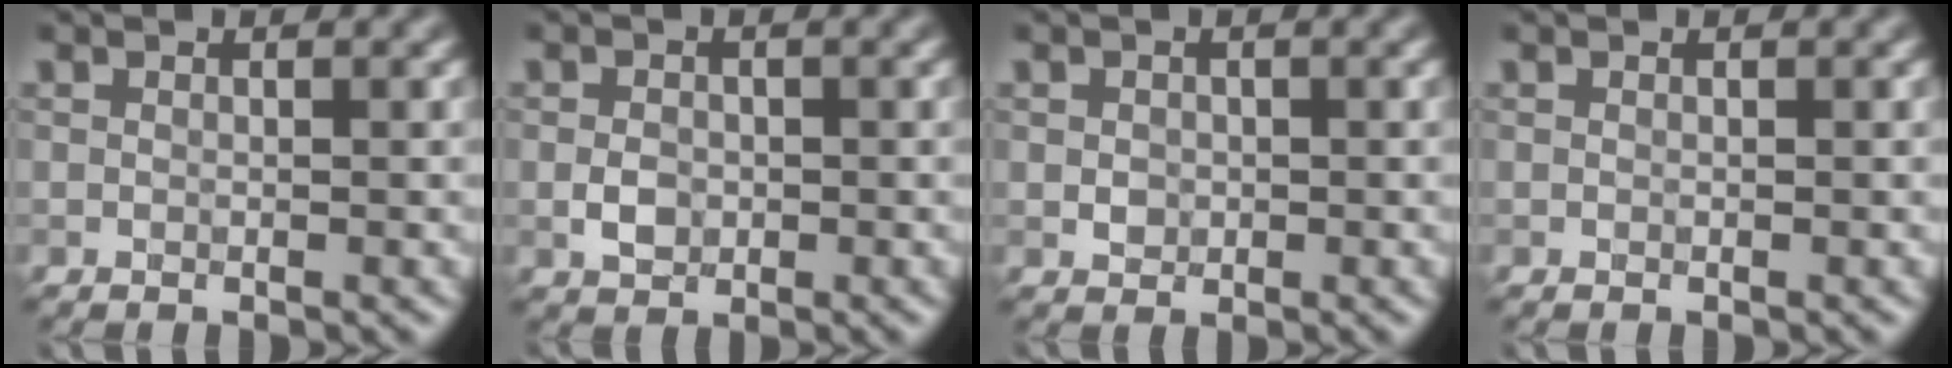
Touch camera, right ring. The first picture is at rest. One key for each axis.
{"total": 1.9, "fx": -0.4, "fy": 1.5, "fz": 1.2, "tx": -0.021, "ty": -0.002, "tz": -0.010}
{"total": 1.1, "fx": 0.0, "fy": 1.0, "fz": 0.5, "tx": -0.008, "ty": -0.003, "tz": 0.000}
{"total": 0.0}